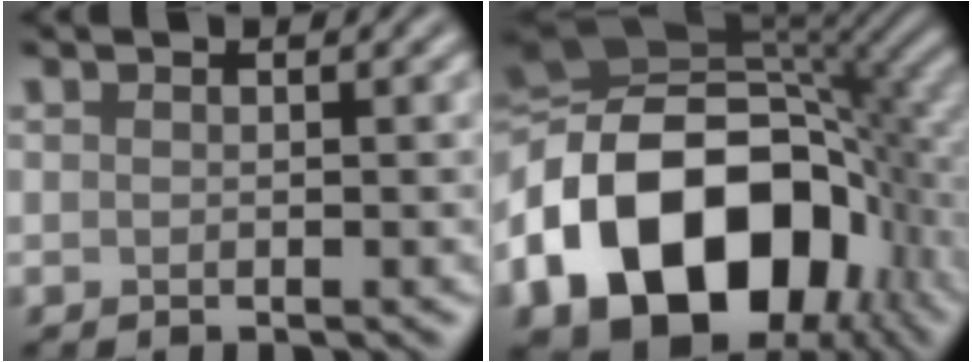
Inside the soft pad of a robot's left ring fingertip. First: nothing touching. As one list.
[{"total": 19.1, "force": [-5.8, 13.1, 12.6], "torque": [-0.249, -0.002, -0.108]}]